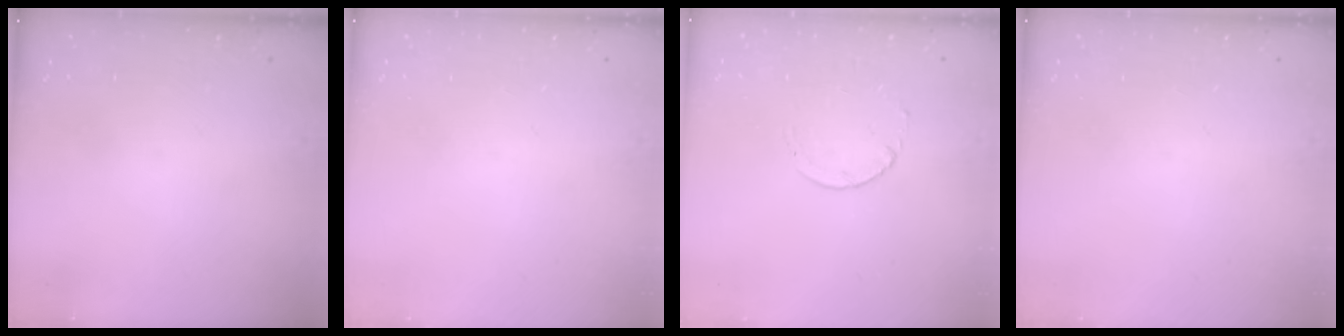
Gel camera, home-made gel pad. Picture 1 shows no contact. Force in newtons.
{"total": 0.0}
{"total": 1.7, "press": 1.7, "slide": 0.2}
{"total": 0.0}